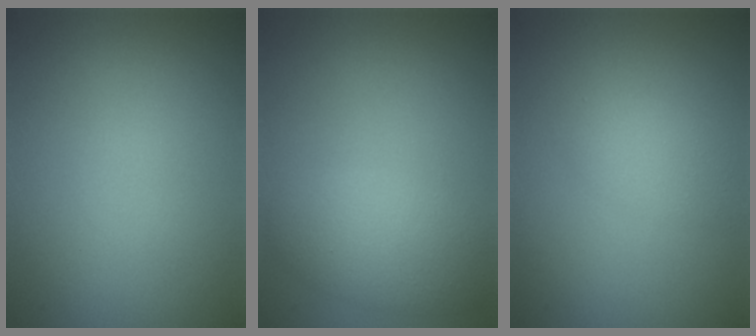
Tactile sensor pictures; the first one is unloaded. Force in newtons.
{"total": 3.5, "press": 3.5, "slide": 0.0}
{"total": 2.3, "press": 2.3, "slide": 0.1}